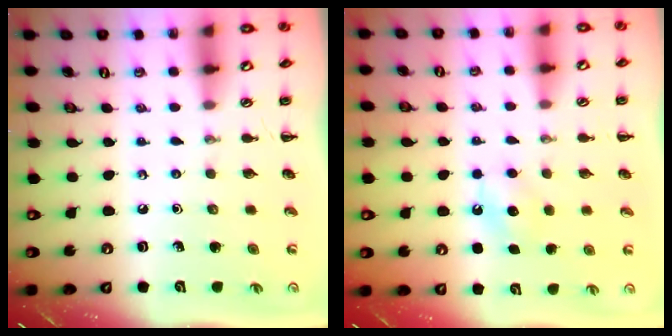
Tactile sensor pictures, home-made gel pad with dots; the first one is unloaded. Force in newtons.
{"total": 6.7, "press": 6.5, "slide": 1.6}